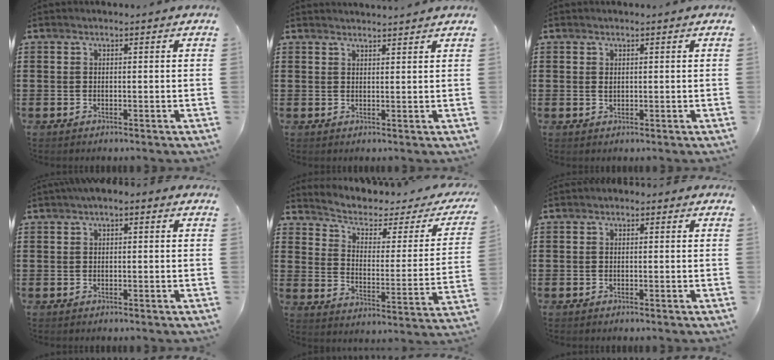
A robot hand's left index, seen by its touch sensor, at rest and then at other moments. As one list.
[{"total": 1.7, "force": [1.7, -0.1, 0.1], "torque": [-0.005, -0.002, 0.034]}, {"total": 0.7, "force": [0.2, 0.5, 0.4], "torque": [-0.011, 0.002, 0.004]}, {"total": 1.1, "force": [-0.1, 0.6, 0.9], "torque": [-0.018, 0.005, -0.004]}, {"total": 2.9, "force": [1.6, 1.4, 2.0], "torque": [-0.053, -0.015, 0.016]}, {"total": 0.6, "force": [-0.4, 0.4, 0.3], "torque": [-0.008, 0.000, -0.007]}]